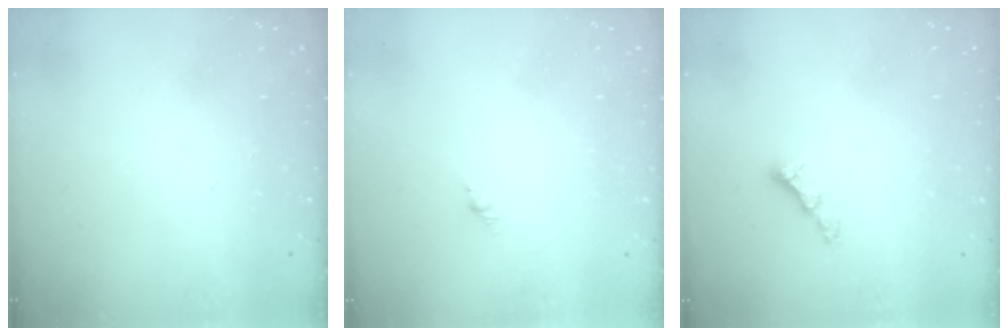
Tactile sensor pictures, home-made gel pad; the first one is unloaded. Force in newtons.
{"total": 1.3, "press": 1.2, "slide": 0.5}
{"total": 4.0, "press": 3.9, "slide": 0.6}